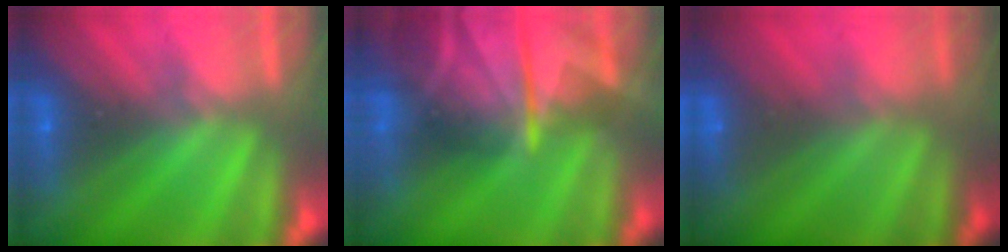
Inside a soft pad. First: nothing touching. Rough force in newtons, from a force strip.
{"total": 7.6}
{"total": 2.3}